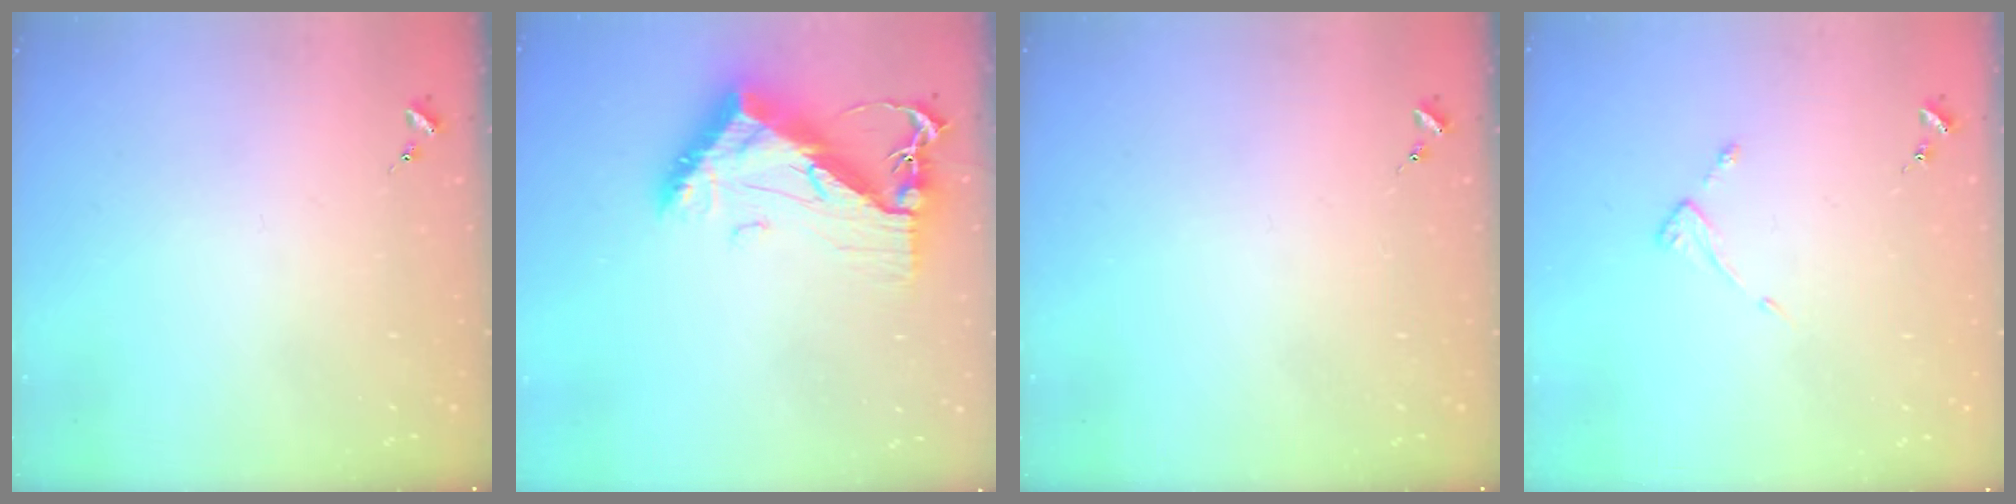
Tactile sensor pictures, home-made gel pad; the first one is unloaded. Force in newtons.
{"total": 12.5, "press": 12.4, "slide": 1.1}
{"total": 0.0}
{"total": 2.6, "press": 2.6, "slide": 0.3}